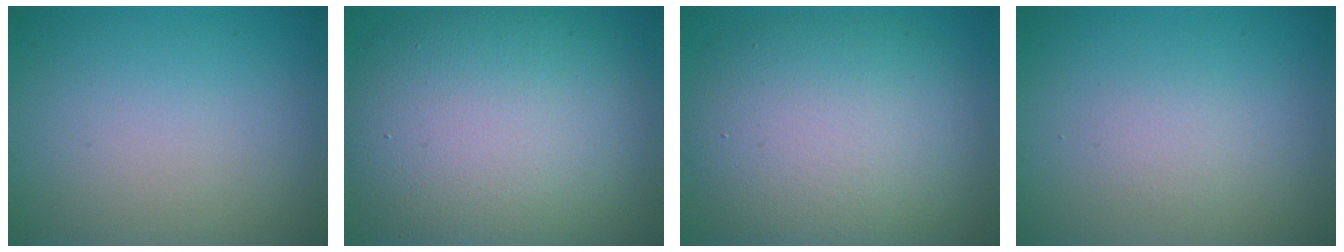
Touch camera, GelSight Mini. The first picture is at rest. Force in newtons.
{"total": 12.9, "press": 12.8, "slide": 0.7}
{"total": 9.8, "press": 9.8, "slide": 0.9}
{"total": 1.2, "press": 1.2, "slide": 0.1}